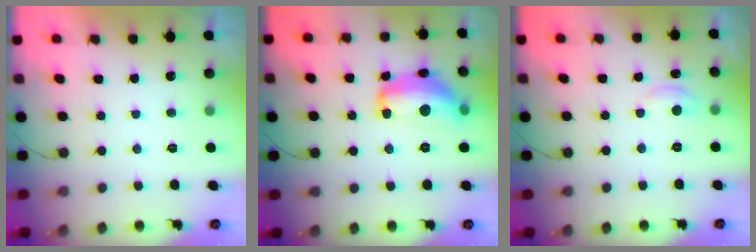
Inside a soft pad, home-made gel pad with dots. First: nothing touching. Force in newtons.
{"total": 15.3, "press": 15.3, "slide": 0.8}
{"total": 3.8, "press": 3.8, "slide": 0.4}